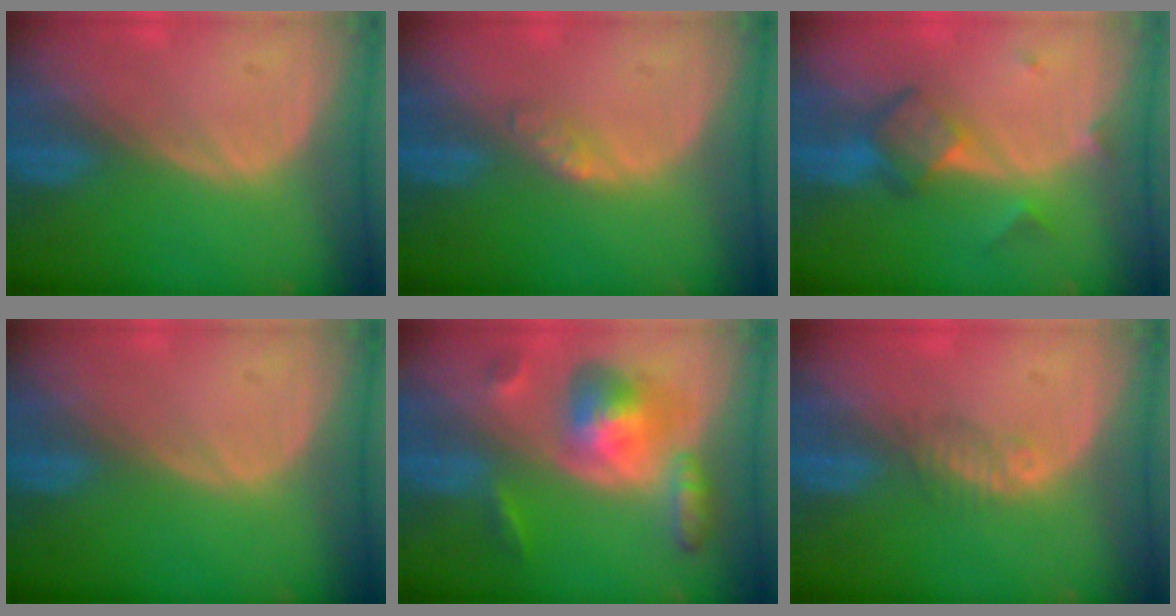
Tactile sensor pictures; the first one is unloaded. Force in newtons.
{"total": 1.7, "press": 1.7, "slide": 0.2}
{"total": 6.0, "press": 5.2, "slide": 3.0}
{"total": 0.0}
{"total": 8.0, "press": 8.0, "slide": 0.7}
{"total": 1.8, "press": 1.6, "slide": 0.8}